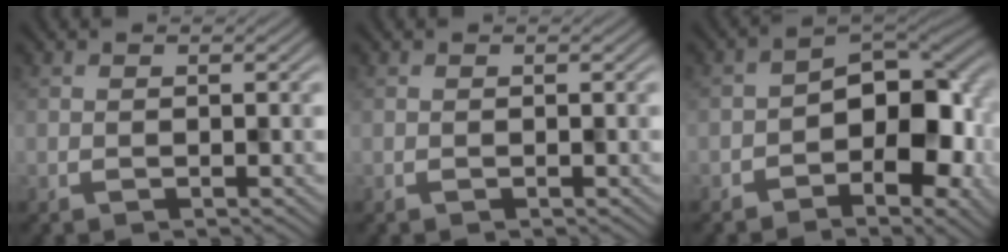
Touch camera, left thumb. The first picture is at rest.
{"total": 0.0}
{"total": 10.3, "force": [-2.2, 6.2, 7.9], "torque": [-0.073, 0.008, -0.047]}